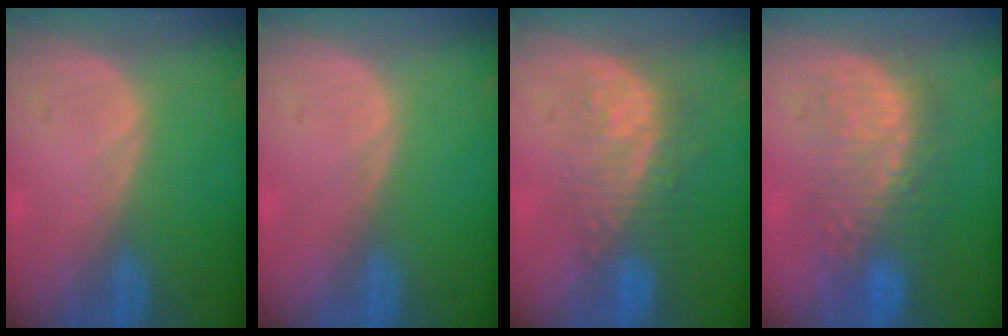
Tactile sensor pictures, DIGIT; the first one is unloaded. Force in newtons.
{"total": 0.0}
{"total": 9.0, "press": 8.1, "slide": 3.9}
{"total": 8.8, "press": 8.6, "slide": 1.4}